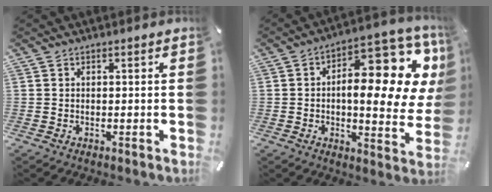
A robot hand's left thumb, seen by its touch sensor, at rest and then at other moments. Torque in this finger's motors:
{"motor_torque": [2.50, 2.51, 1.97, -0.23, 0.19]}